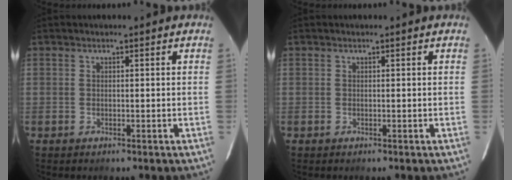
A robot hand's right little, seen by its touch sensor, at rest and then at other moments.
{"total": 0.0}